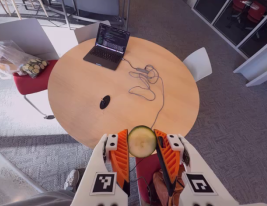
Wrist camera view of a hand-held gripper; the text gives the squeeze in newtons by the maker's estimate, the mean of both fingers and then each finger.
{"total": 10.5, "left": 10.9, "right": 10.1}